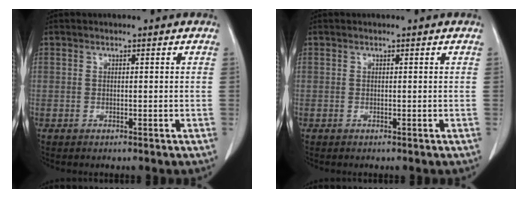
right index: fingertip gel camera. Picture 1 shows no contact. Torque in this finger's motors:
{"motor_torque": [0.00, 0.00, 0.00, 0.00]}